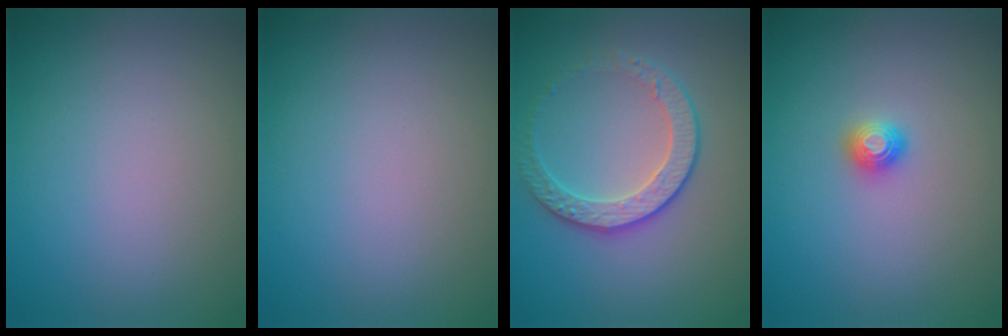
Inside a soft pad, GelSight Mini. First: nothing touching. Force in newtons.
{"total": 0.0}
{"total": 2.8, "press": 2.4, "slide": 1.4}
{"total": 0.9, "press": 0.9, "slide": 0.0}